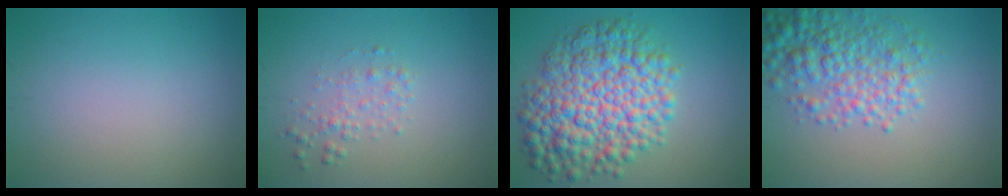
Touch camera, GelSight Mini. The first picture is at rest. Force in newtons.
{"total": 1.6, "press": 1.6, "slide": 0.0}
{"total": 10.2, "press": 10.2, "slide": 0.1}
{"total": 5.3, "press": 5.3, "slide": 0.1}